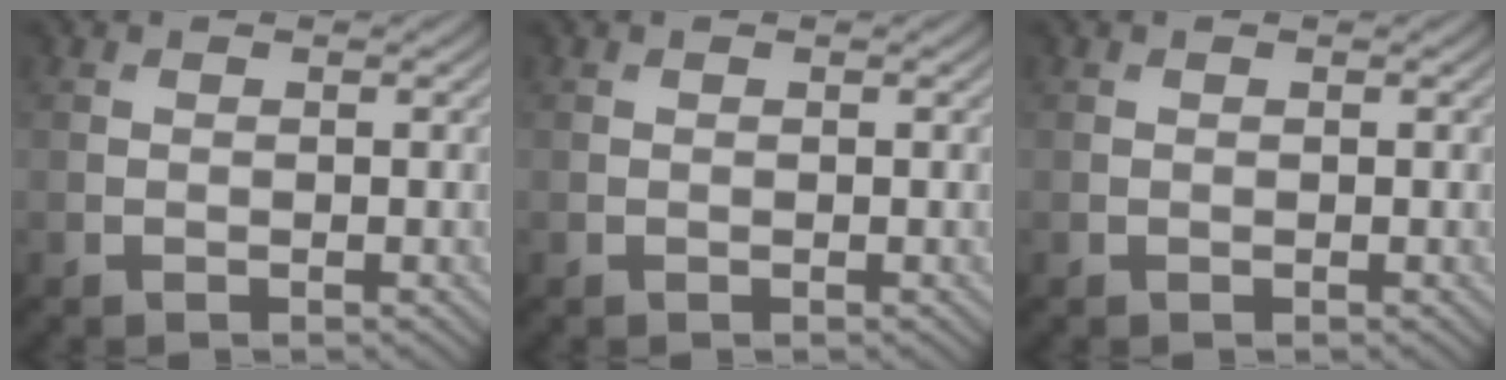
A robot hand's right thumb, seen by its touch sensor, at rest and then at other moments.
{"total": 0.0}
{"total": 0.0}